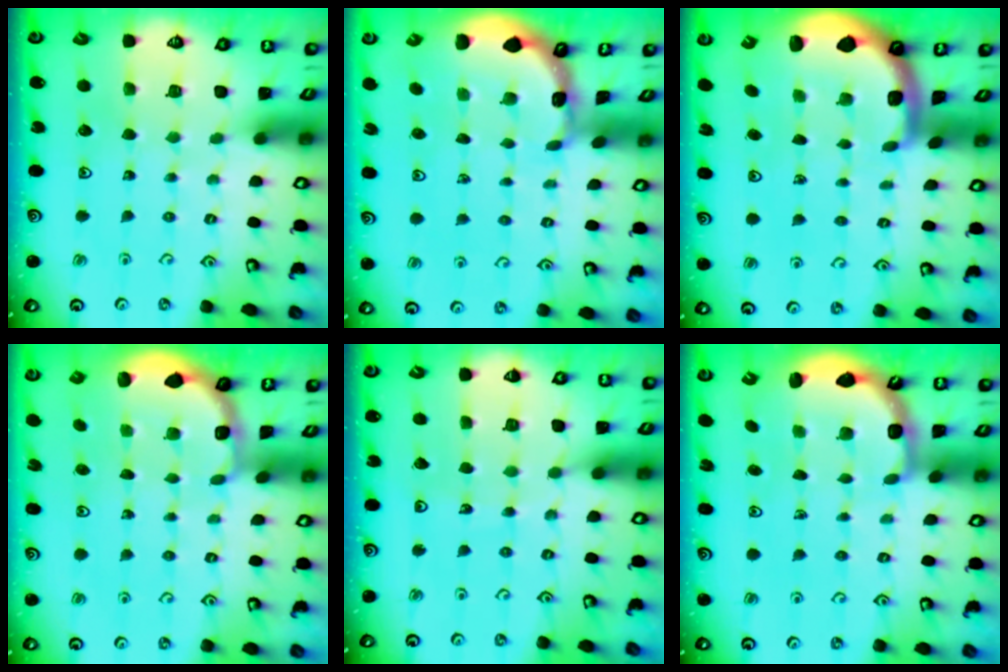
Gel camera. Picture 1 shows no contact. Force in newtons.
{"total": 1.4, "press": 1.4, "slide": 0.1}
{"total": 1.7, "press": 1.6, "slide": 0.3}
{"total": 1.9, "press": 1.8, "slide": 0.7}
{"total": 2.5, "press": 2.5, "slide": 0.2}
{"total": 3.2, "press": 2.4, "slide": 2.2}